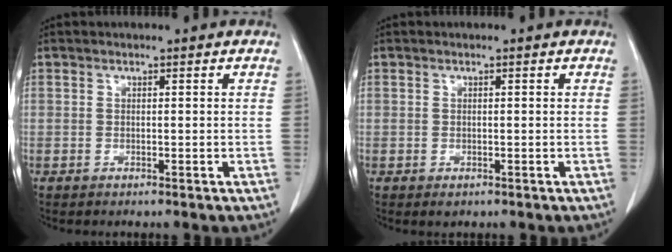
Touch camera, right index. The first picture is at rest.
{"total": 0.8, "force": [-0.3, 0.6, 0.4], "torque": [-0.004, 0.001, 0.000]}